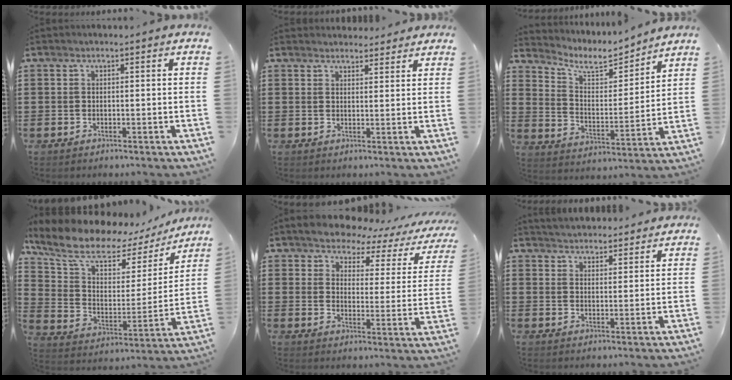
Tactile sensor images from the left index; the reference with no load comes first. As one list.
[{"total": 2.7, "force": [2.6, 0.5, 0.0], "torque": [-0.007, -0.006, 0.051]}, {"total": 6.7, "force": [5.7, 1.9, 3.0], "torque": [-0.078, -0.033, 0.093]}, {"total": 10.8, "force": [7.9, 4.3, 5.9], "torque": [-0.141, -0.041, 0.136]}, {"total": 4.8, "force": [4.6, 1.0, 1.0], "torque": [-0.050, -0.029, 0.076]}, {"total": 3.4, "force": [3.4, 0.0, -0.1], "torque": [-0.009, -0.015, 0.062]}]